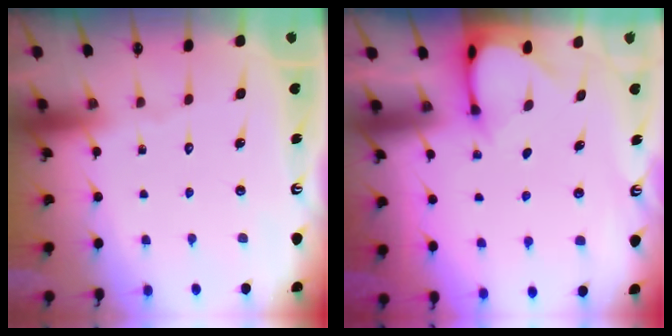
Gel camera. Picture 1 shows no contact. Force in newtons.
{"total": 3.1, "press": 3.1, "slide": 0.3}